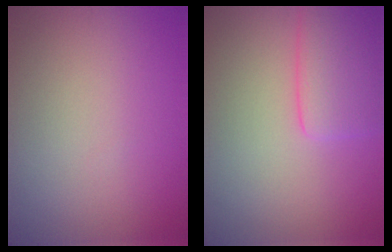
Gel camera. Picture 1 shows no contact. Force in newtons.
{"total": 4.4, "press": 4.4, "slide": 0.2}